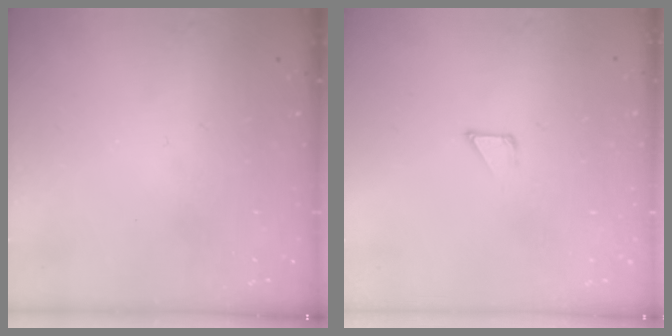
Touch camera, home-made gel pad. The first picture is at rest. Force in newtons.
{"total": 1.6, "press": 1.6, "slide": 0.1}